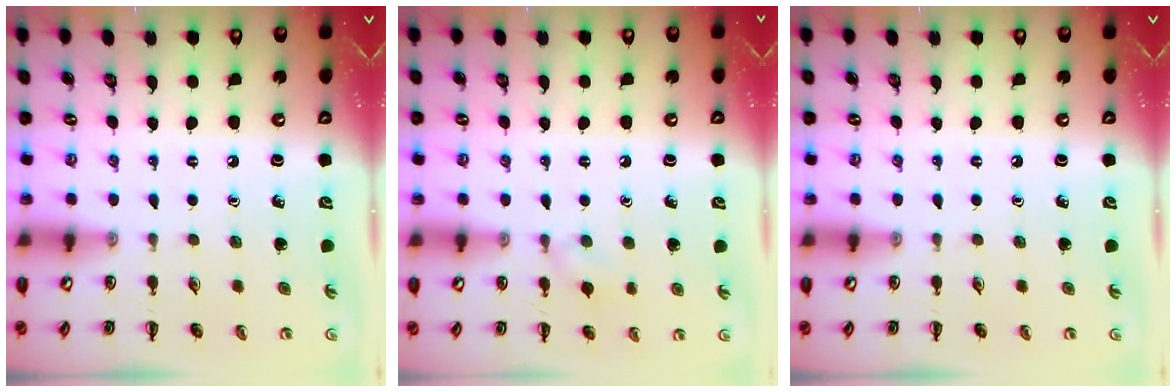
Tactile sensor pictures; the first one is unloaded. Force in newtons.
{"total": 6.2, "press": 5.9, "slide": 2.0}
{"total": 0.0}